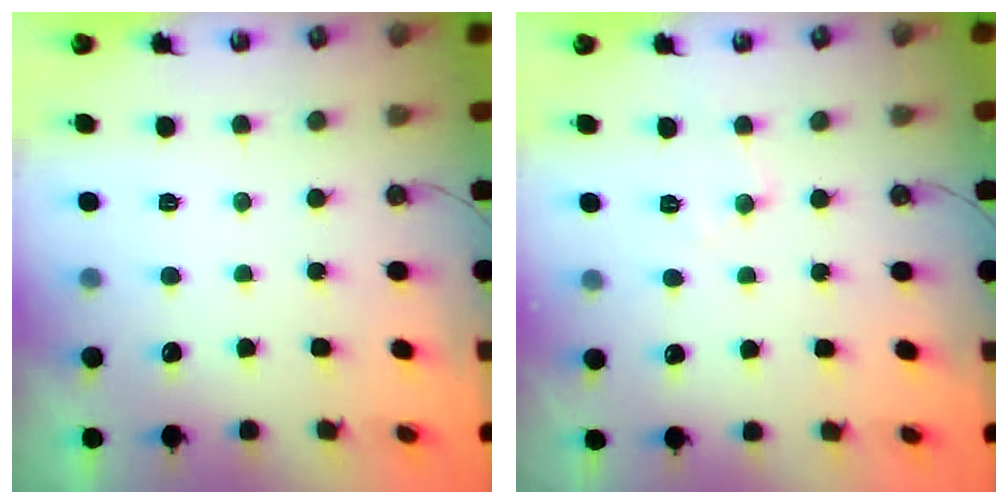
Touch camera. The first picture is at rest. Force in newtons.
{"total": 6.7, "press": 6.7, "slide": 1.1}